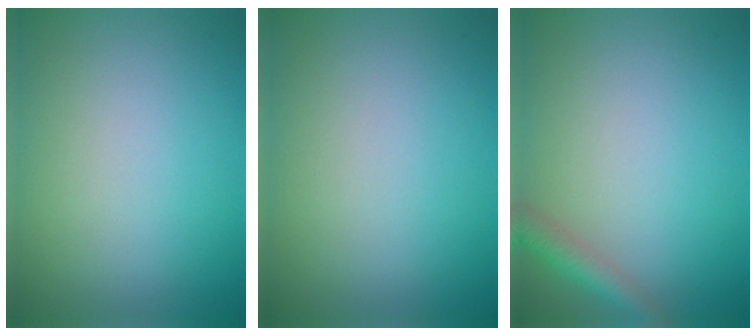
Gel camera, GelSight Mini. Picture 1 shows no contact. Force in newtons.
{"total": 0.0}
{"total": 2.4, "press": 2.4, "slide": 0.1}